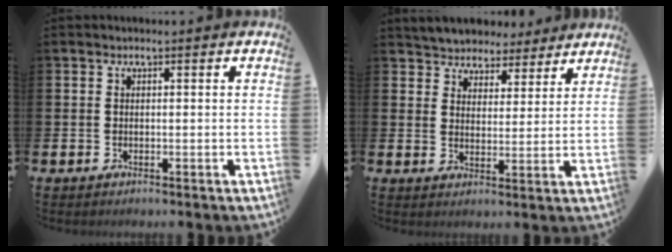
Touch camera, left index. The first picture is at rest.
{"total": 5.0, "force": [4.7, 1.8, -0.6], "torque": [-0.015, -0.036, 0.082]}